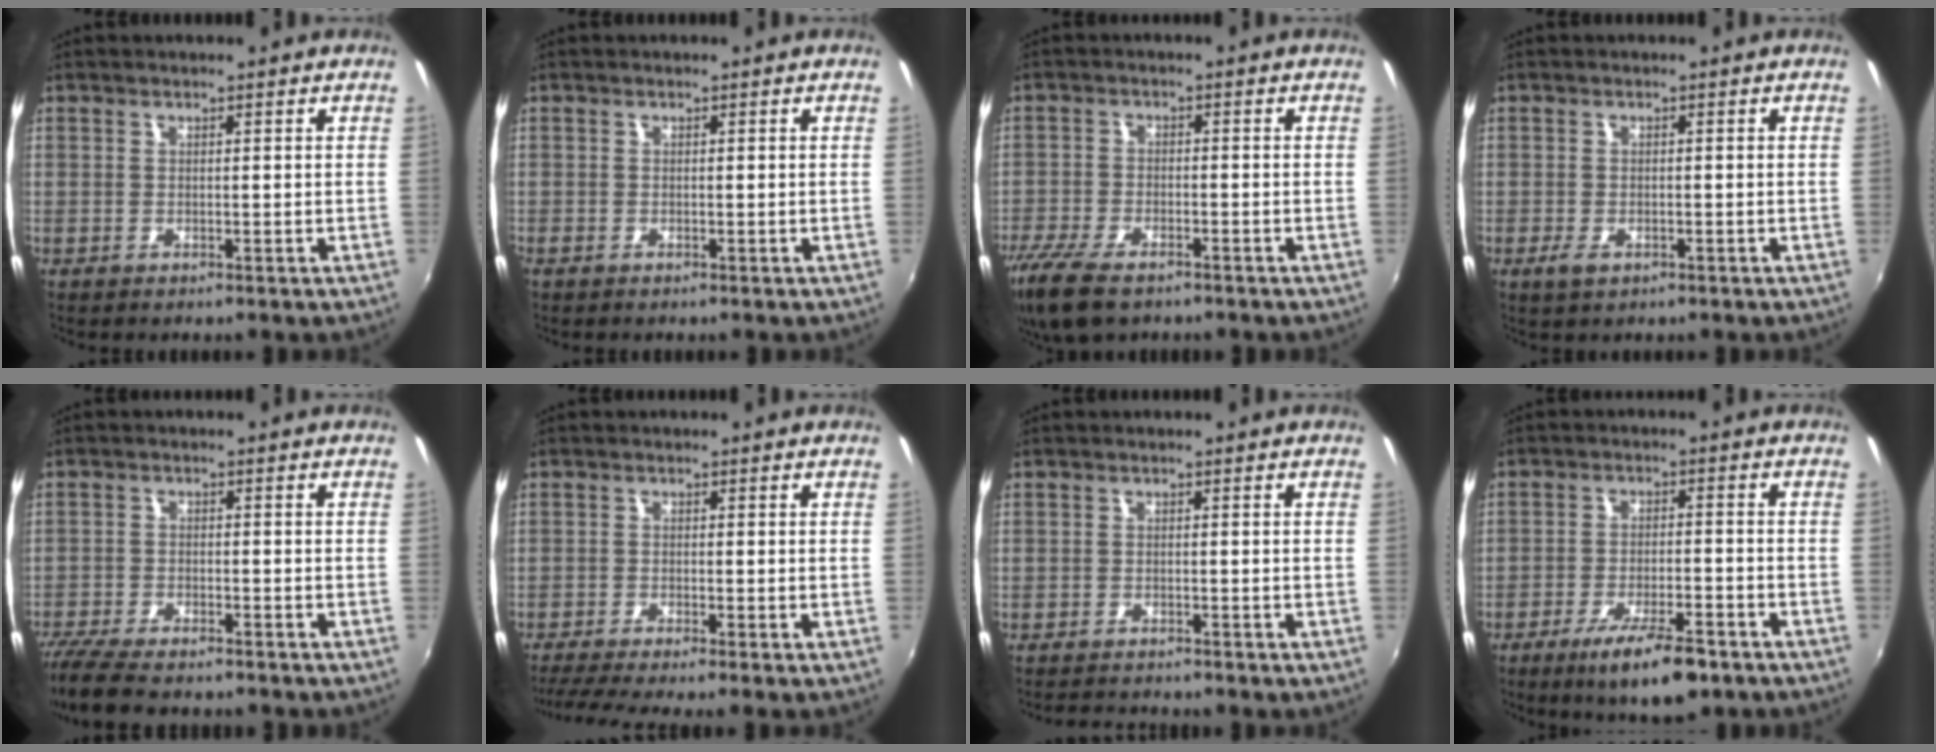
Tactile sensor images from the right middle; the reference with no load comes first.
{"total": 0.6, "force": [-0.4, 0.3, 0.2], "torque": [-0.005, -0.004, -0.010]}
{"total": 11.9, "force": [-8.7, 4.6, 6.8], "torque": [-0.171, -0.041, -0.159]}
{"total": 2.5, "force": [-1.3, 1.3, 1.7], "torque": [-0.036, -0.004, -0.022]}
{"total": 10.2, "force": [-8.7, 2.1, 4.8], "torque": [-0.125, -0.038, -0.155]}
{"total": 6.3, "force": [-5.1, -1.0, 3.5], "torque": [-0.082, -0.023, -0.091]}
{"total": 4.5, "force": [-4.2, 1.2, 1.0], "torque": [-0.032, -0.006, -0.063]}
{"total": 10.2, "force": [-6.8, 2.5, 7.2], "torque": [-0.139, -0.016, -0.107]}